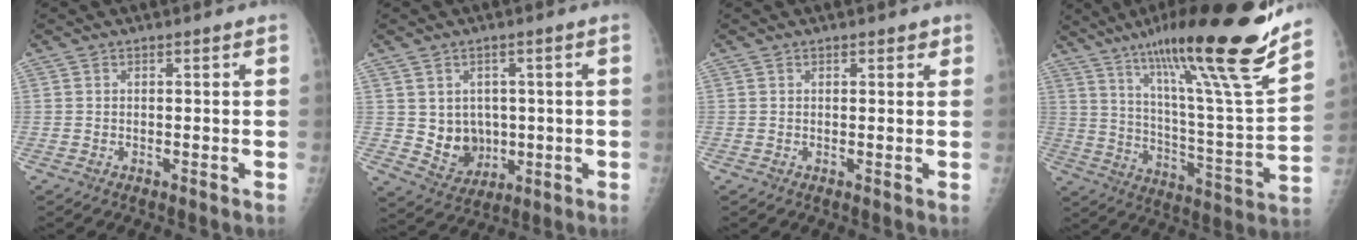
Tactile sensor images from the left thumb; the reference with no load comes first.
{"total": 7.5, "force": [0.3, 6.5, 3.8], "torque": [-0.025, -0.008, 0.024]}
{"total": 1.5, "force": [0.9, 0.7, 0.9], "torque": [-0.002, -0.002, 0.009]}
{"total": 27.2, "force": [19.4, 1.9, 19.0], "torque": [-0.282, -0.089, 0.309]}